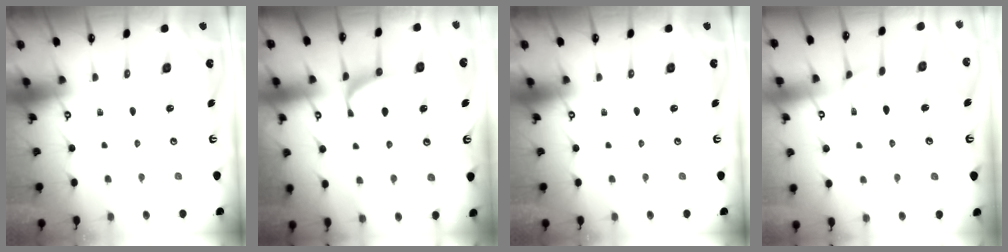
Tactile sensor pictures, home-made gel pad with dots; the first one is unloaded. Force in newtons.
{"total": 2.1, "press": 2.0, "slide": 0.6}
{"total": 0.0}
{"total": 1.8, "press": 1.6, "slide": 0.8}